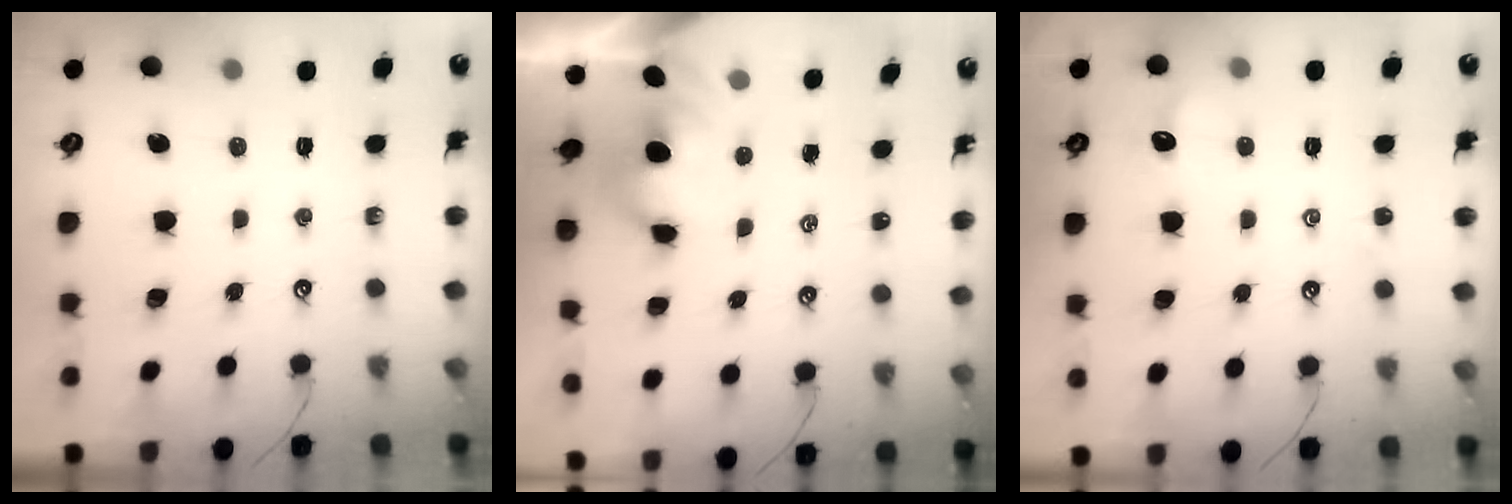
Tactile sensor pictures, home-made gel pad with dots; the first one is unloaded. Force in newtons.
{"total": 1.5, "press": 1.5, "slide": 0.1}
{"total": 1.1, "press": 1.0, "slide": 0.5}